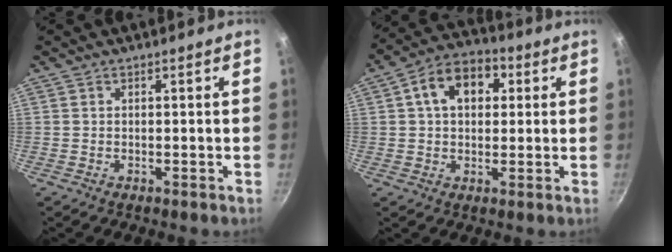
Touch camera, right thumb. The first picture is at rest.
{"total": 11.1, "force": [2.8, 7.8, 7.4], "torque": [-0.089, 0.018, 0.029]}